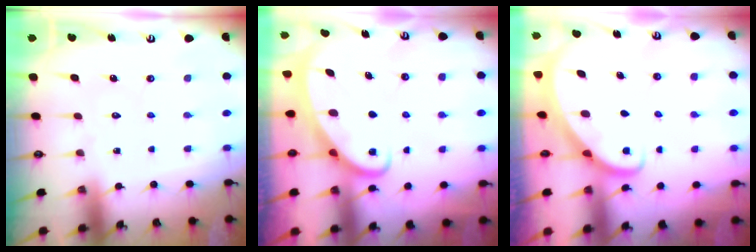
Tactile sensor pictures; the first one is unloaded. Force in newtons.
{"total": 2.4, "press": 2.4, "slide": 0.4}
{"total": 2.5, "press": 2.5, "slide": 0.3}